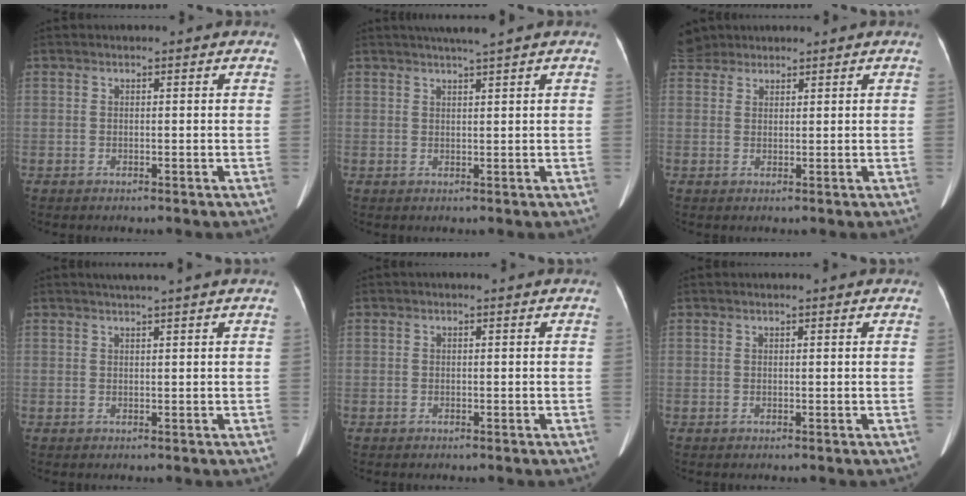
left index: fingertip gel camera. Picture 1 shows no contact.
{"total": 3.9, "force": [3.1, -0.8, 2.2], "torque": [-0.029, 0.012, 0.050]}
{"total": 2.6, "force": [2.1, 1.3, -0.7], "torque": [0.009, 0.023, 0.040]}
{"total": 2.7, "force": [2.1, -0.8, 1.5], "torque": [-0.013, 0.013, 0.036]}
{"total": 0.0}
{"total": 1.0, "force": [0.7, 0.1, 0.7], "torque": [-0.010, 0.012, 0.010]}